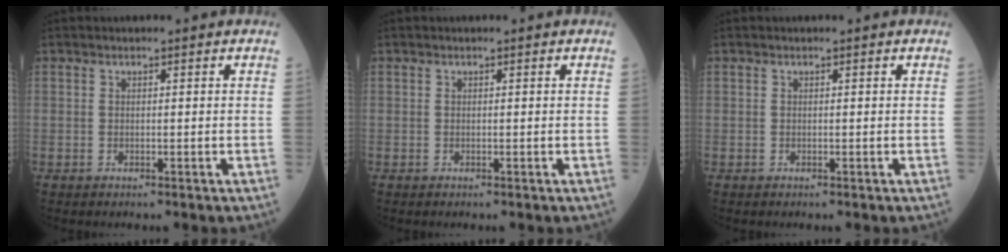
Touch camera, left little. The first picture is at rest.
{"total": 0.0}
{"total": 0.0}